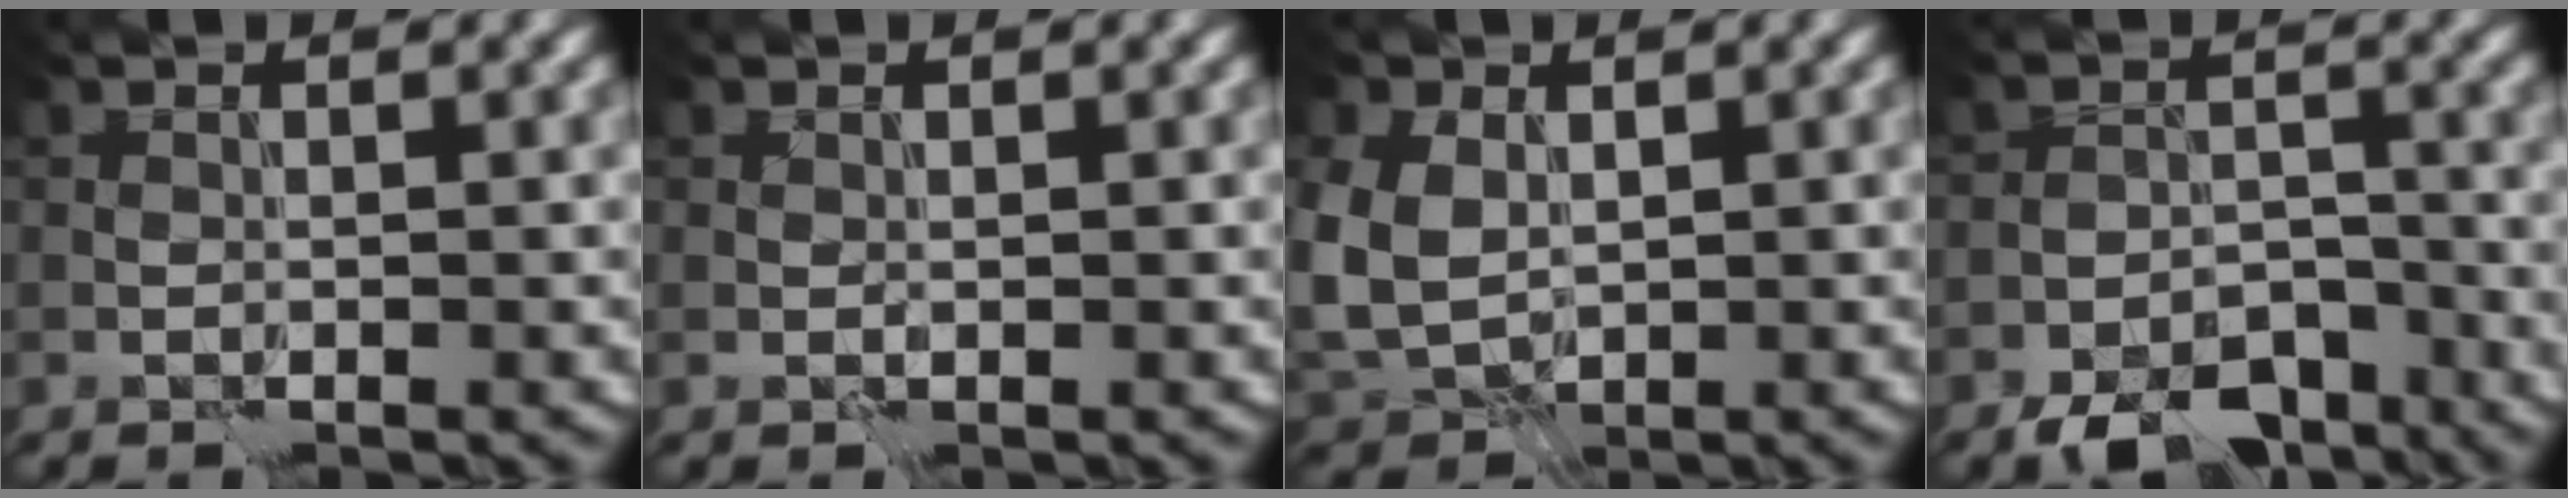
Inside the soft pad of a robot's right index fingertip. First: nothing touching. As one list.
[{"total": 0.0}, {"total": 6.0, "force": [0.8, 4.7, 3.7], "torque": [-0.109, -0.007, 0.021]}, {"total": 6.8, "force": [-5.6, 2.8, 2.7], "torque": [-0.030, -0.006, -0.097]}]